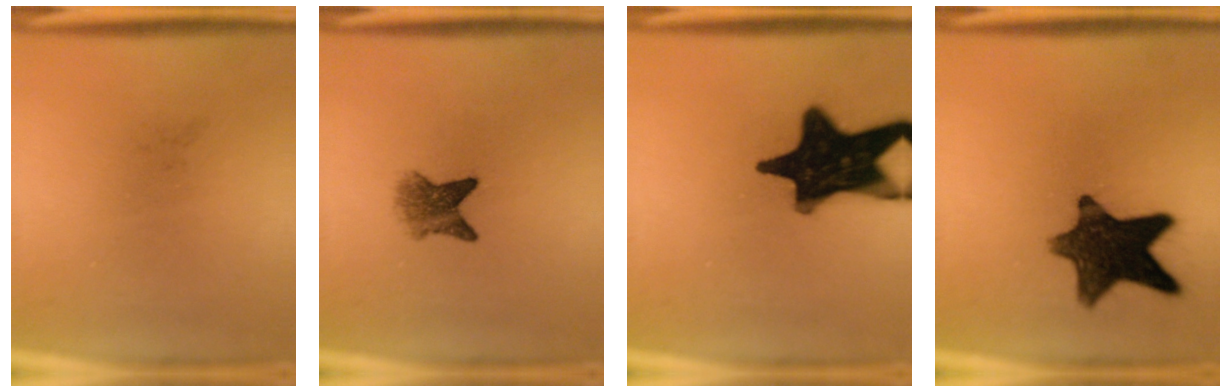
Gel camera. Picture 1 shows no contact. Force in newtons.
{"total": 4.2}
{"total": 19.2}
{"total": 12.8}